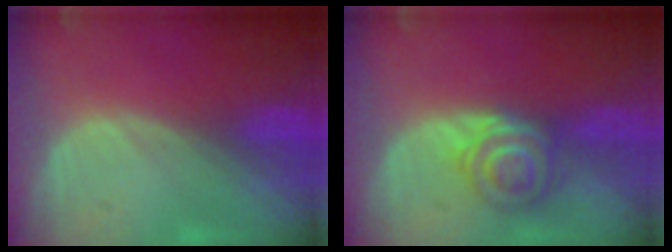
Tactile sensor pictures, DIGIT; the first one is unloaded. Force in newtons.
{"total": 6.3, "press": 5.6, "slide": 2.7}